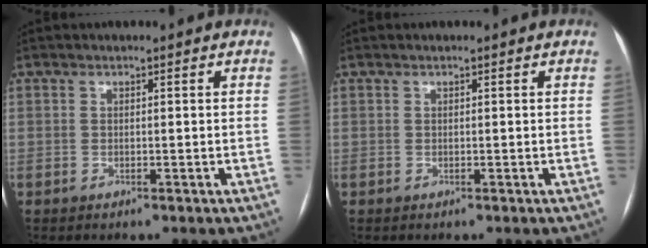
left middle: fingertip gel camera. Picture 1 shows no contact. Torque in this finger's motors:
{"motor_torque": [0.00, -0.01, 0.00, 0.01]}